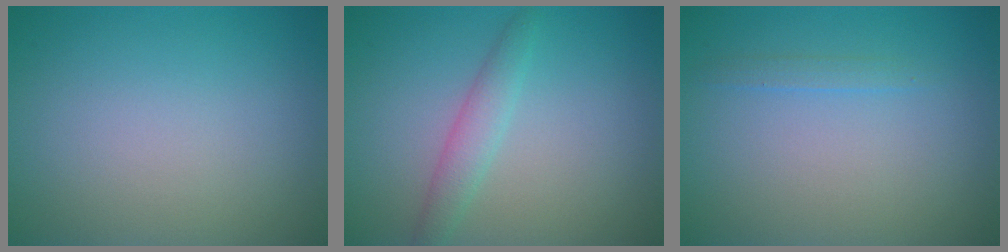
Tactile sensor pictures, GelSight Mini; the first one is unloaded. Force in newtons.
{"total": 2.0, "press": 2.0, "slide": 0.1}
{"total": 0.9, "press": 0.9, "slide": 0.1}